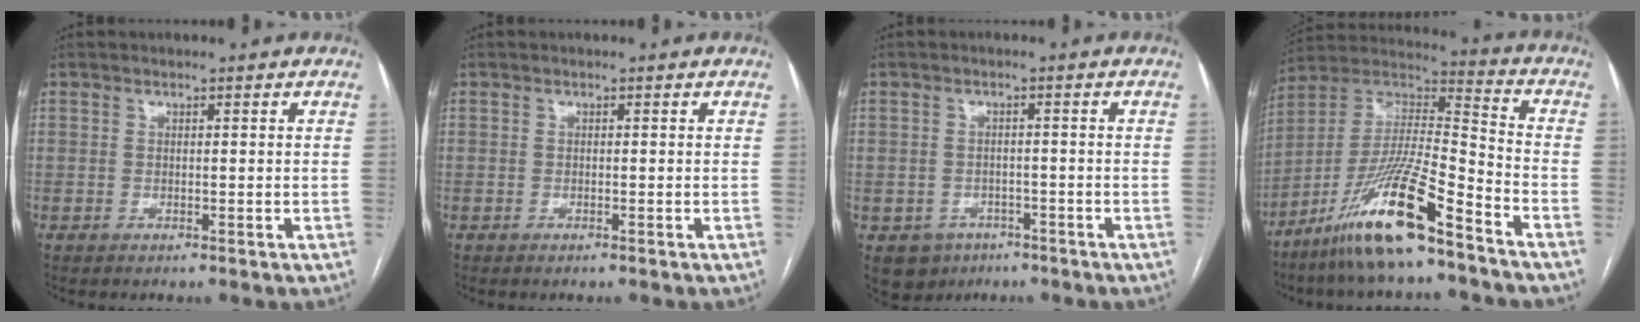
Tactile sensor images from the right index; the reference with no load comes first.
{"total": 0.0}
{"total": 4.6, "force": [-2.5, 3.8, 0.7], "torque": [-0.008, 0.007, -0.033]}
{"total": 16.7, "force": [-11.2, 1.2, 12.4], "torque": [-0.255, -0.012, -0.208]}